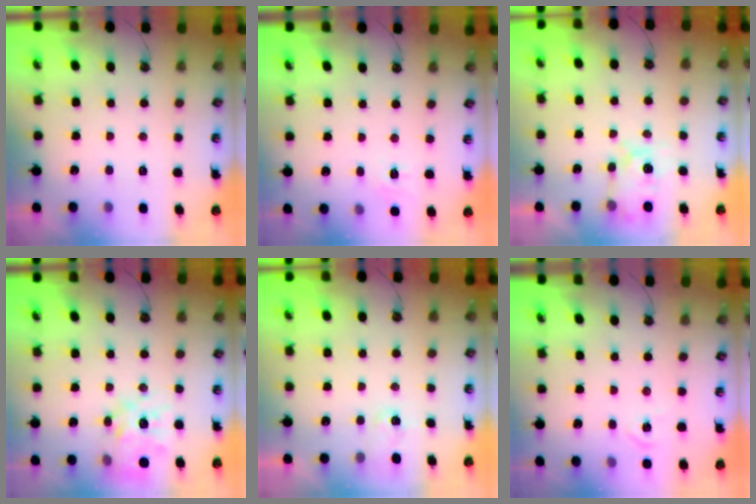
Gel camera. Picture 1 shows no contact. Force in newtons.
{"total": 5.8, "press": 5.7, "slide": 0.6}
{"total": 5.8, "press": 5.7, "slide": 0.8}
{"total": 15.0, "press": 14.9, "slide": 1.3}
{"total": 2.9, "press": 2.9, "slide": 0.4}
{"total": 7.3, "press": 7.2, "slide": 0.7}